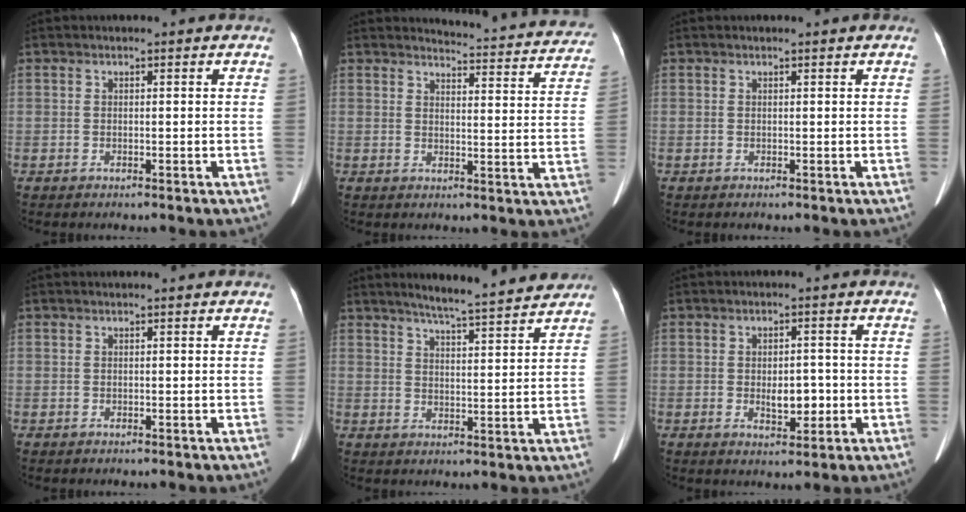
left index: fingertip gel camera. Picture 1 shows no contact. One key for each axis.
{"total": 17.0, "fx": 16.6, "fy": 1.6, "fz": 3.0, "tx": -0.023, "ty": -0.073, "tz": 0.167}
{"total": 1.1, "fx": 0.9, "fy": -0.1, "fz": 0.6, "tx": -0.011, "ty": 0.010, "tz": 0.013}
{"total": 0.0}
{"total": 11.6, "fx": 10.3, "fy": 0.4, "fz": 5.3, "tx": -0.082, "ty": 0.005, "tz": 0.136}
{"total": 4.3, "fx": -0.8, "fy": 2.1, "fz": 3.6, "tx": -0.056, "ty": -0.003, "tz": -0.007}